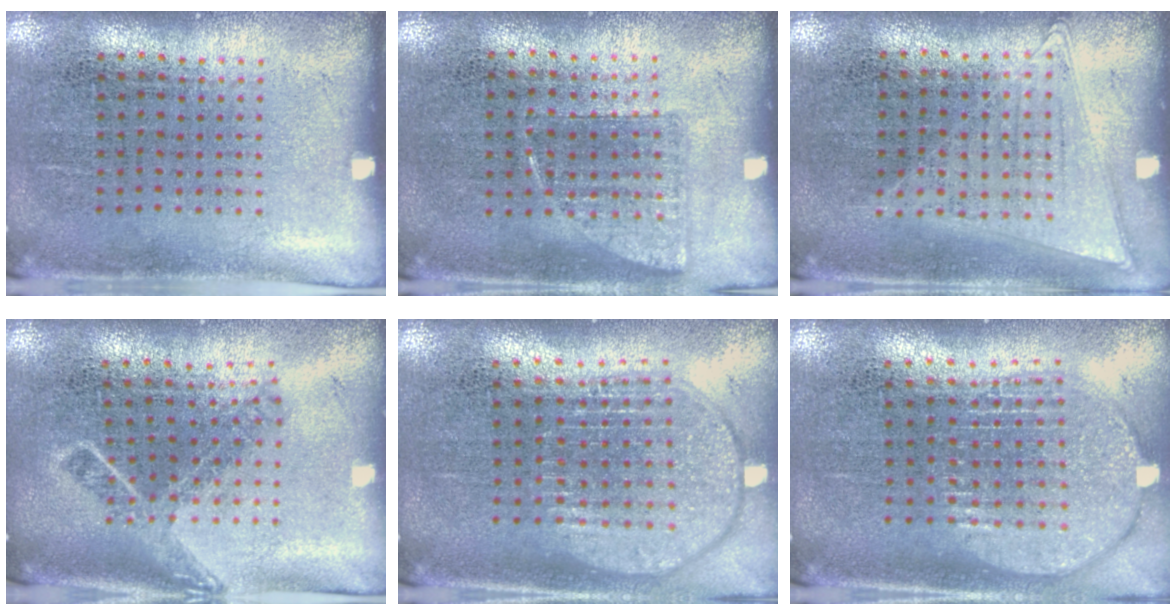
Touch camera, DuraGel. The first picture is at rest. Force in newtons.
{"total": 0.7, "press": 0.7, "slide": 0.3}
{"total": 1.0, "press": 1.0, "slide": 0.3}
{"total": 1.7, "press": 1.2, "slide": 1.1}
{"total": 1.8, "press": 1.5, "slide": 1.0}
{"total": 1.9, "press": 1.6, "slide": 1.0}